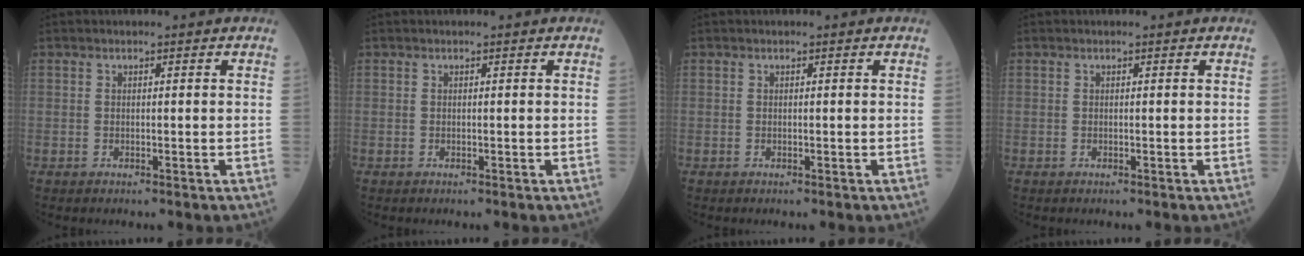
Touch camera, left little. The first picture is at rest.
{"total": 0.0}
{"total": 0.0}
{"total": 0.0}